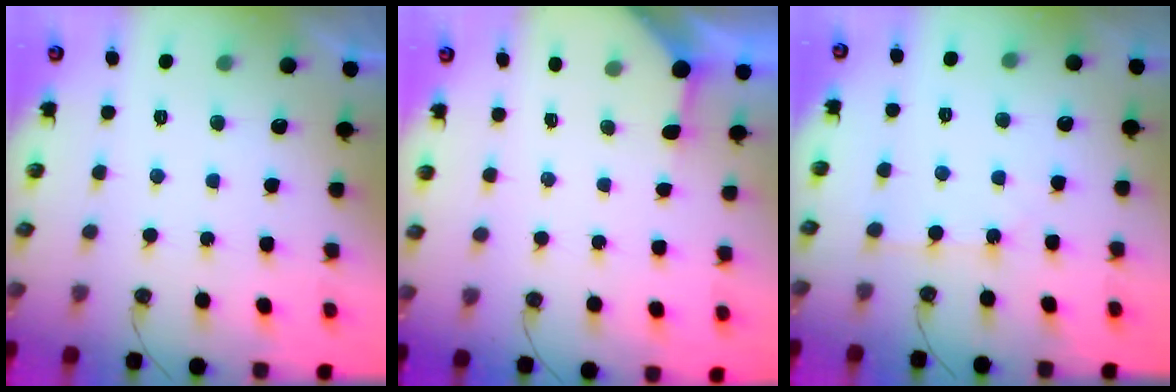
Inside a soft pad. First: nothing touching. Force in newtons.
{"total": 2.7, "press": 2.7, "slide": 0.4}
{"total": 2.0, "press": 2.0, "slide": 0.2}